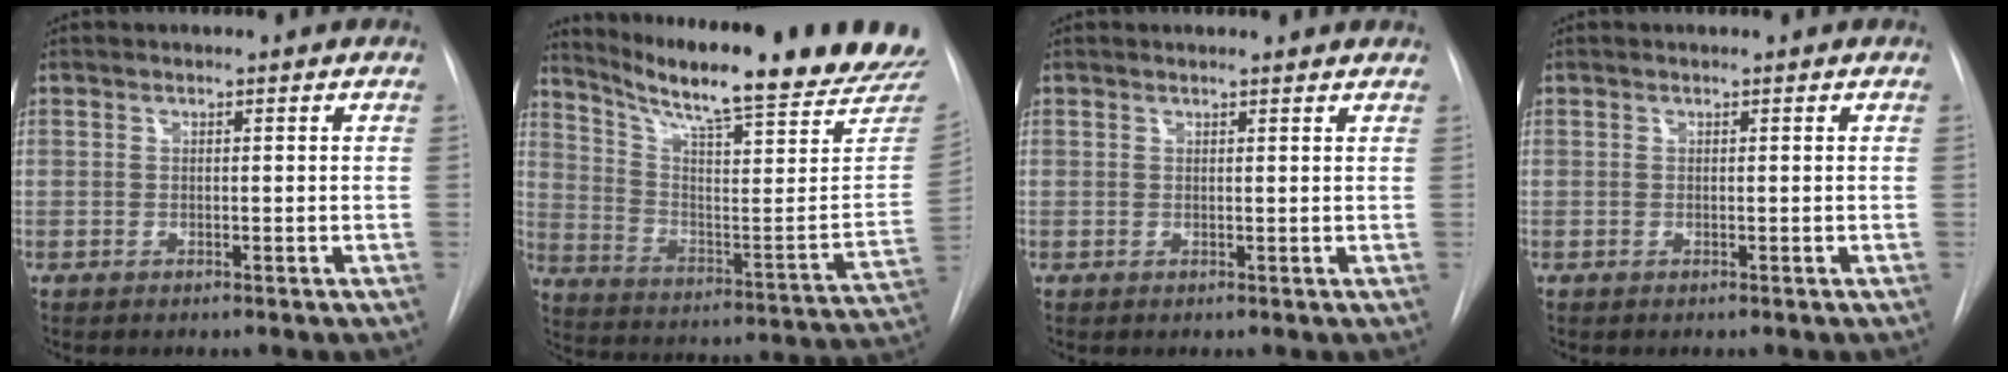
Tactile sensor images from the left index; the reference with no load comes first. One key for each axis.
{"total": 26.7, "fx": 23.0, "fy": 1.8, "fz": 13.4, "tx": -0.216, "ty": -0.084, "tz": 0.310}
{"total": 3.1, "fx": 3.1, "fy": 0.2, "fz": 0.5, "tx": -0.013, "ty": 0.004, "tz": 0.027}
{"total": 0.0}